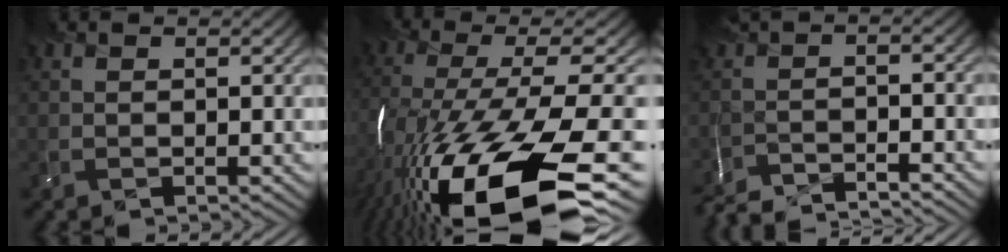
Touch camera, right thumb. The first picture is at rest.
{"total": 19.7, "force": [-9.5, 5.8, 16.2], "torque": [-0.318, -0.045, -0.144]}
{"total": 6.3, "force": [-6.1, -0.3, 1.5], "torque": [-0.022, -0.010, -0.111]}